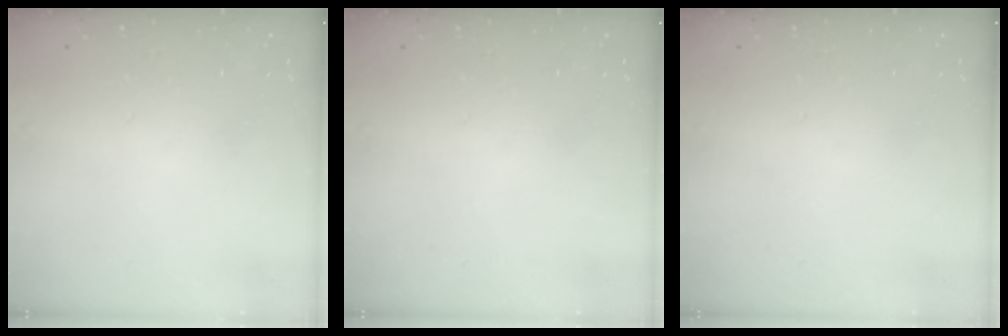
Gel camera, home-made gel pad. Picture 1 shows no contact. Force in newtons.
{"total": 0.0}
{"total": 0.0}